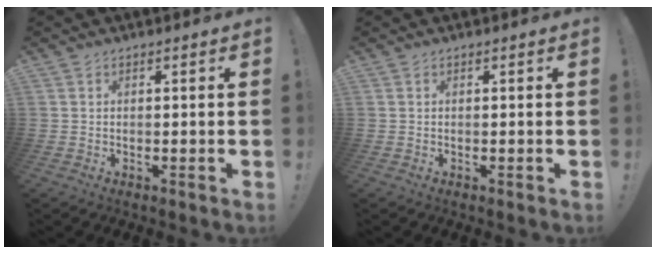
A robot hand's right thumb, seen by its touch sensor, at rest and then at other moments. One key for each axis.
{"total": 0.0}